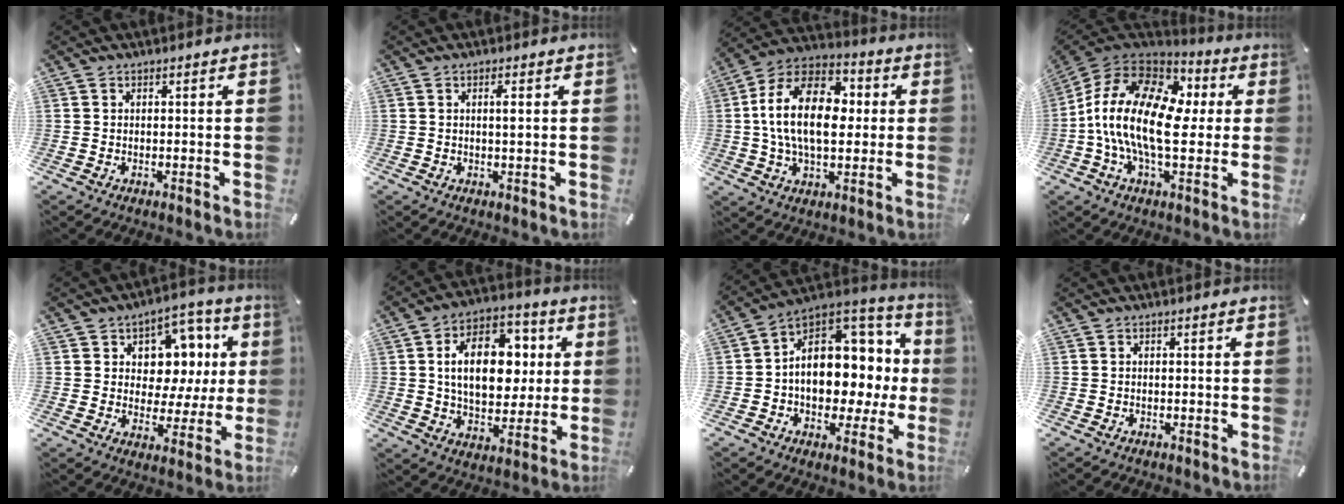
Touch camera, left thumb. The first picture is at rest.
{"total": 1.9, "force": [0.4, 0.3, 1.8], "torque": [-0.037, 0.000, 0.005]}
{"total": 18.3, "force": [0.9, 11.7, 14.1], "torque": [-0.282, 0.014, 0.010]}
{"total": 21.5, "force": [-1.4, 11.9, 17.9], "torque": [-0.348, 0.011, -0.023]}
{"total": 11.0, "force": [3.1, 9.2, 5.1], "torque": [-0.061, -0.025, 0.057]}
{"total": 17.4, "force": [2.6, 11.4, 12.8], "torque": [-0.209, 0.006, 0.043]}
{"total": 14.4, "force": [0.5, 11.1, 9.2], "torque": [-0.118, -0.021, 0.011]}
{"total": 0.6, "force": [-0.4, 0.3, 0.3], "torque": [-0.007, -0.001, -0.008]}